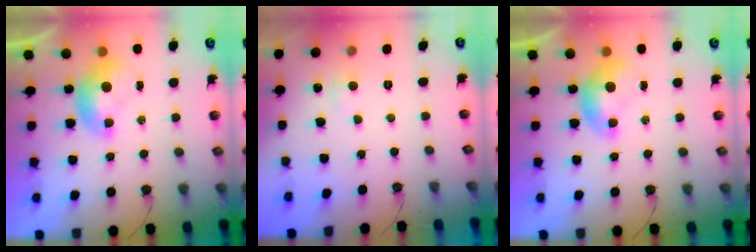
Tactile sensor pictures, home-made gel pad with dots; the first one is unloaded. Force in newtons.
{"total": 1.6, "press": 1.6, "slide": 0.4}
{"total": 0.0}